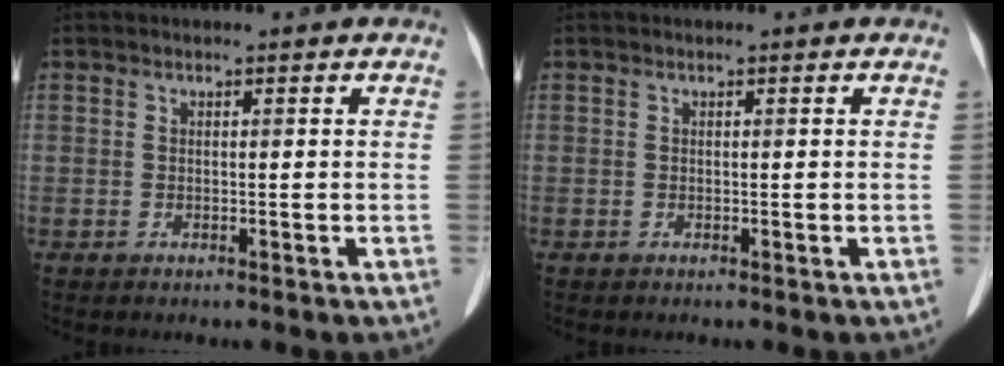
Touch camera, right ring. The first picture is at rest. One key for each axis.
{"total": 0.0}